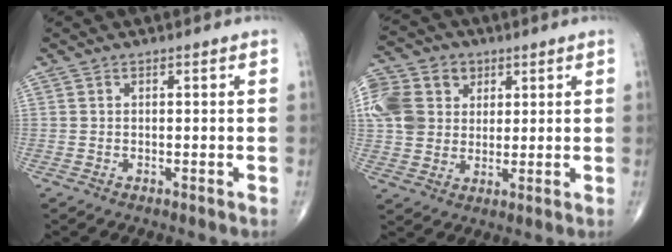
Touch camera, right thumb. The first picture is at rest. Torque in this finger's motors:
{"motor_torque": [-0.01, 0.15, 0.66, 0.65, 0.03]}